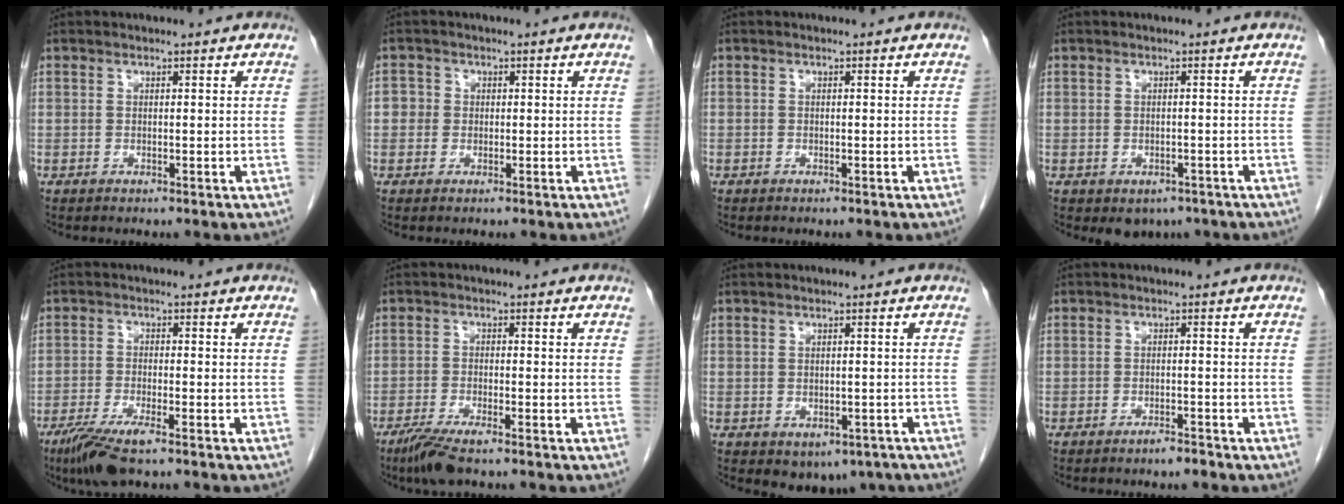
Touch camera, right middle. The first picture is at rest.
{"total": 2.1, "force": [-0.2, 2.0, 0.3], "torque": [0.008, 0.008, -0.007]}
{"total": 0.0}
{"total": 3.5, "force": [-2.4, 2.3, 1.3], "torque": [-0.006, 0.003, -0.023]}
{"total": 6.6, "force": [-4.4, 0.8, 4.8], "torque": [-0.095, -0.016, -0.078]}
{"total": 5.0, "force": [-3.6, 0.5, 3.3], "torque": [-0.069, -0.013, -0.067]}
{"total": 5.2, "force": [-3.2, 3.5, 2.3], "torque": [-0.012, 0.002, -0.034]}
{"total": 1.7, "force": [-1.5, 0.1, 0.8], "torque": [-0.015, 0.000, -0.023]}